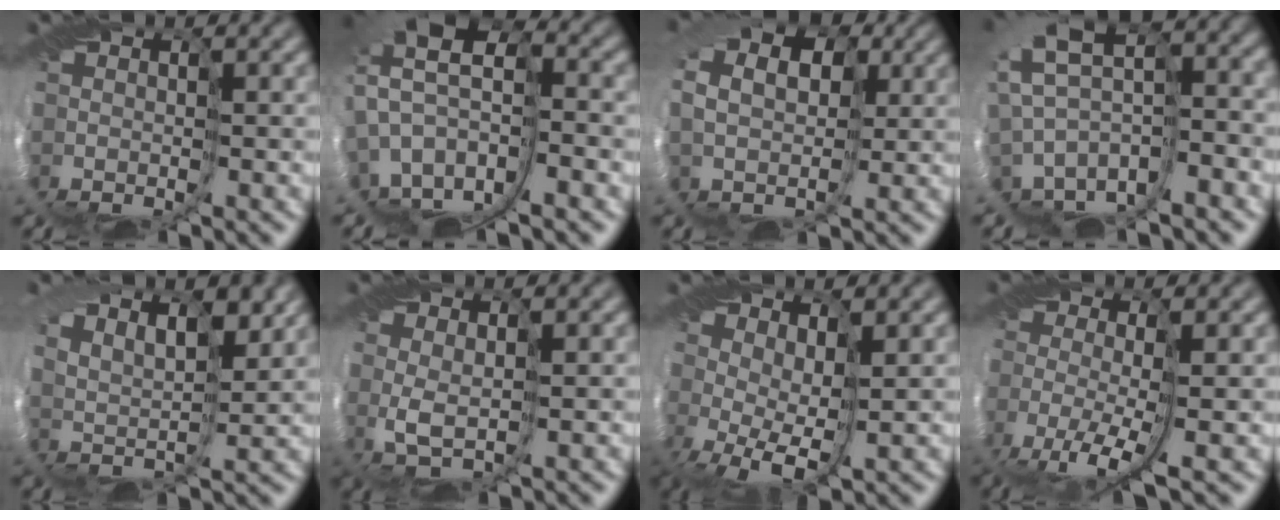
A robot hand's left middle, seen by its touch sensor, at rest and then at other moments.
{"total": 9.6, "force": [1.1, 5.7, 7.6], "torque": [-0.174, -0.004, 0.042]}
{"total": 6.3, "force": [2.7, 4.4, 3.5], "torque": [-0.064, 0.025, 0.046]}
{"total": 4.4, "force": [-0.2, 1.9, 3.9], "torque": [-0.097, 0.026, -0.002]}
{"total": 4.9, "force": [4.8, 0.4, 0.9], "torque": [-0.009, 0.019, 0.066]}
{"total": 1.2, "force": [0.1, 0.8, 0.8], "torque": [-0.036, -0.002, 0.006]}
{"total": 2.3, "force": [0.4, 1.6, 1.6], "torque": [-0.045, -0.004, 0.017]}
{"total": 2.5, "force": [-1.3, 0.5, 2.1], "torque": [-0.056, 0.005, -0.043]}